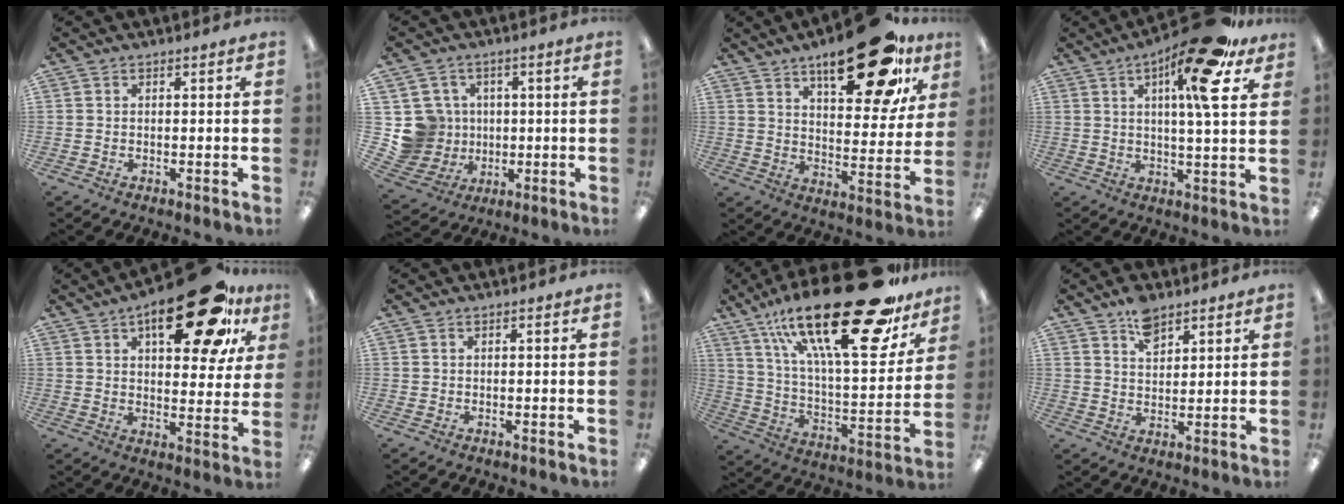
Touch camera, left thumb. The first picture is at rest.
{"total": 10.0, "force": [0.9, 9.8, 1.5], "torque": [-0.058, 0.002, 0.031]}
{"total": 22.5, "force": [13.8, 8.9, 15.4], "torque": [-0.208, -0.072, 0.216]}
{"total": 16.6, "force": [9.3, 3.3, 13.4], "torque": [-0.210, -0.039, 0.135]}
{"total": 22.3, "force": [11.8, 9.6, 16.3], "torque": [-0.213, -0.053, 0.181]}
{"total": 0.0}
{"total": 32.6, "force": [20.4, 10.1, 23.4], "torque": [-0.385, -0.125, 0.331]}
{"total": 6.5, "force": [4.5, 3.4, 3.1], "torque": [-0.043, -0.019, 0.079]}